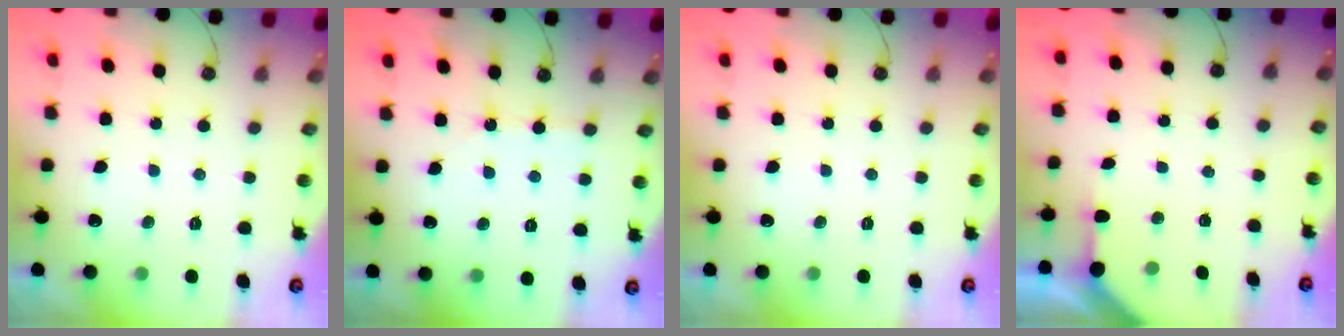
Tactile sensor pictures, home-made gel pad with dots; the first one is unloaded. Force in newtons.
{"total": 2.5, "press": 2.5, "slide": 0.4}
{"total": 0.0}
{"total": 2.8, "press": 2.8, "slide": 0.3}